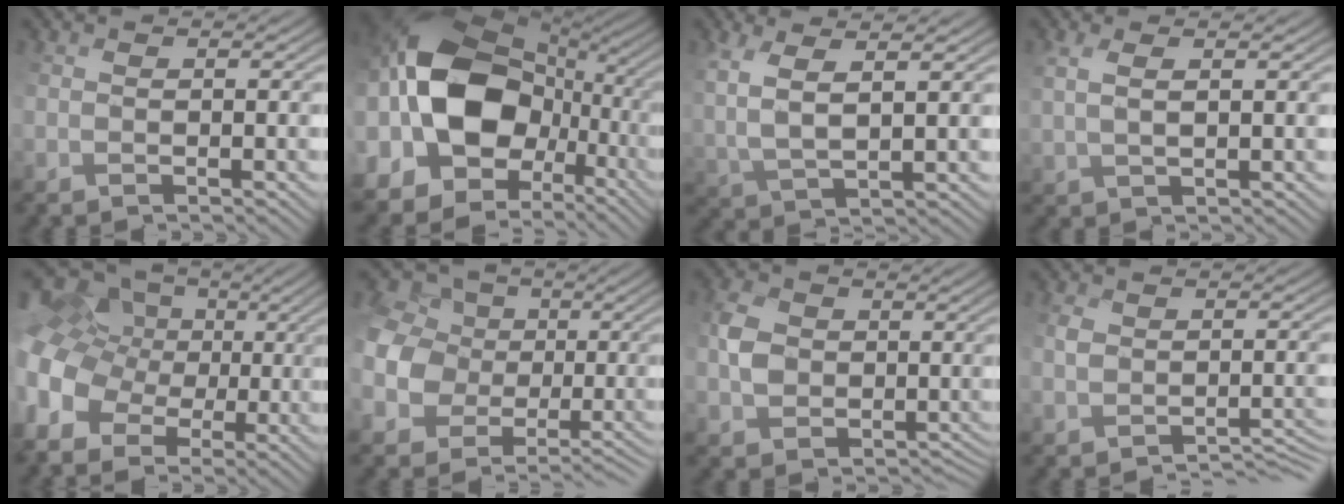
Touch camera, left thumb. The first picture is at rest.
{"total": 19.9, "force": [-0.5, 14.0, 14.1], "torque": [-0.278, 0.015, -0.006]}
{"total": 5.2, "force": [4.3, 0.6, 2.9], "torque": [-0.066, 0.017, 0.089]}
{"total": 2.6, "force": [2.4, 0.0, 0.7], "torque": [-0.012, 0.015, 0.049]}
{"total": 12.5, "force": [-1.1, 11.3, 5.2], "torque": [-0.194, 0.011, -0.023]}
{"total": 9.6, "force": [-2.1, 8.8, 3.2], "torque": [-0.133, -0.012, -0.041]}
{"total": 4.1, "force": [0.2, 3.9, 1.2], "torque": [-0.025, 0.006, -0.009]}
{"total": 3.4, "force": [-2.8, 1.5, 1.0], "torque": [-0.010, 0.001, -0.046]}